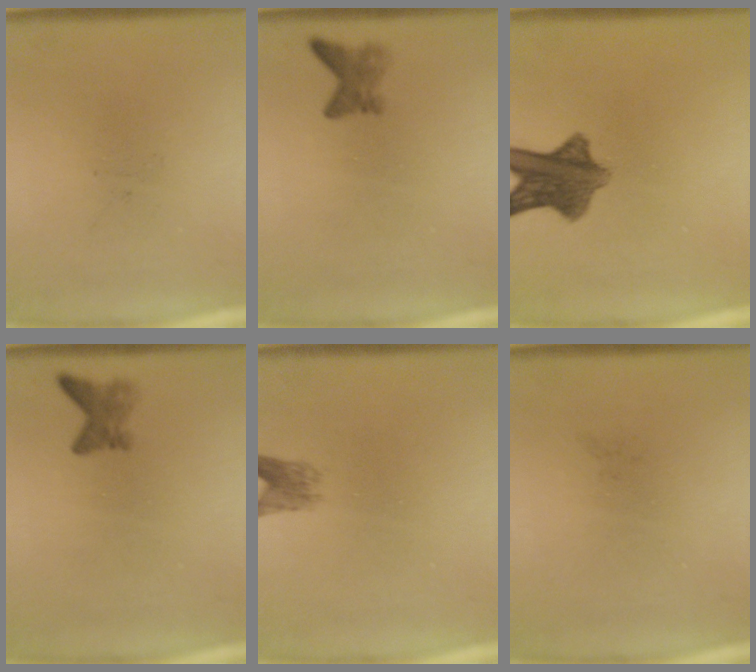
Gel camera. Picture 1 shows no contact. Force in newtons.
{"total": 2.0}
{"total": 8.4}
{"total": 2.0}
{"total": 2.2}
{"total": 0.0}